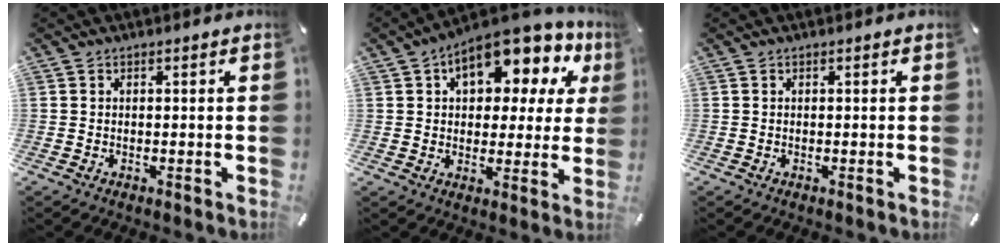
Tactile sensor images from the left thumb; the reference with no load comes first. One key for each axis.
{"total": 14.4, "fx": 7.5, "fy": 8.0, "fz": 9.4, "tx": -0.134, "ty": -0.045, "tz": 0.127}
{"total": 0.0}